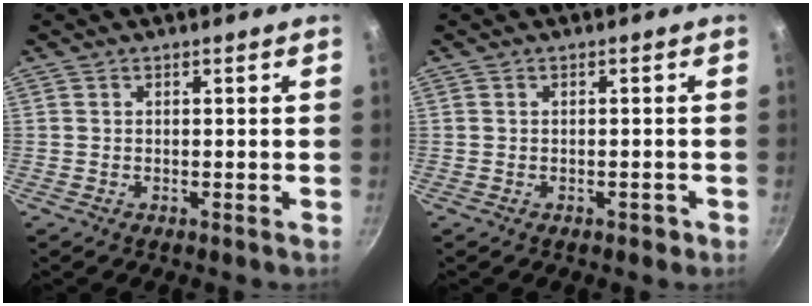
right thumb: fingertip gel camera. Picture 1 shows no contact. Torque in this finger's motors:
{"motor_torque": [-0.24, 0.06, -0.30, 0.09, -0.02]}